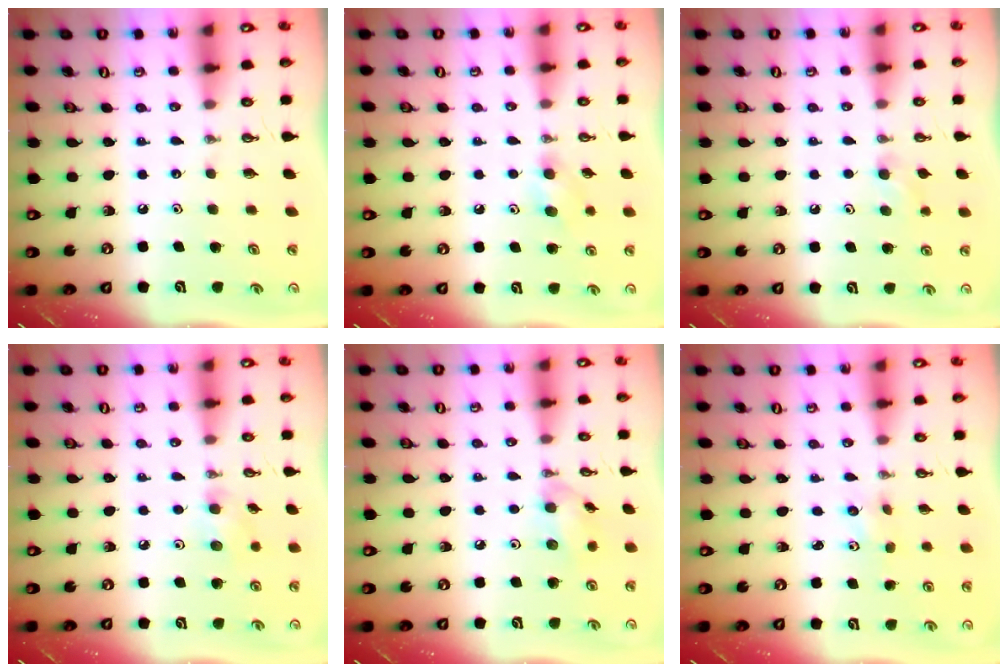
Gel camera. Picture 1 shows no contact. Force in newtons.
{"total": 5.7, "press": 5.7, "slide": 0.5}
{"total": 5.1, "press": 5.1, "slide": 0.7}
{"total": 5.2, "press": 5.0, "slide": 1.4}
{"total": 8.5, "press": 8.4, "slide": 0.4}
{"total": 4.7, "press": 4.0, "slide": 2.4}